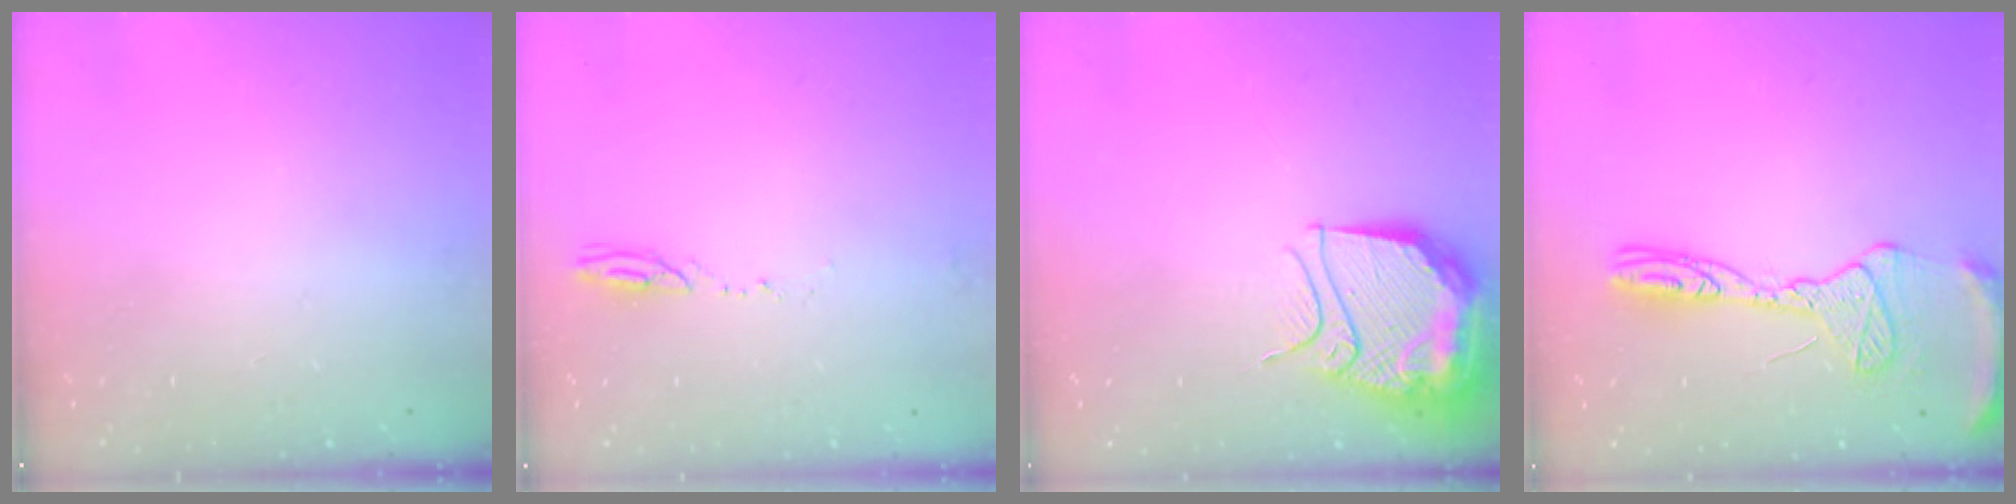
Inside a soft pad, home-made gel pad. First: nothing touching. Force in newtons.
{"total": 4.7, "press": 4.7, "slide": 0.5}
{"total": 14.2, "press": 14.2, "slide": 1.4}
{"total": 14.7, "press": 14.6, "slide": 1.4}